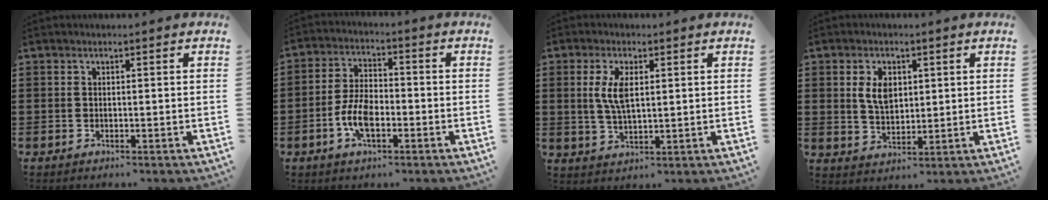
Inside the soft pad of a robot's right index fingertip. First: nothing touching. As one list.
[{"total": 6.8, "force": [-2.4, 3.3, 5.5], "torque": [-0.127, 0.001, -0.050]}, {"total": 5.4, "force": [1.2, 2.2, 4.8], "torque": [-0.108, 0.004, 0.017]}, {"total": 5.0, "force": [1.4, 3.2, 3.6], "torque": [-0.072, 0.009, 0.021]}]